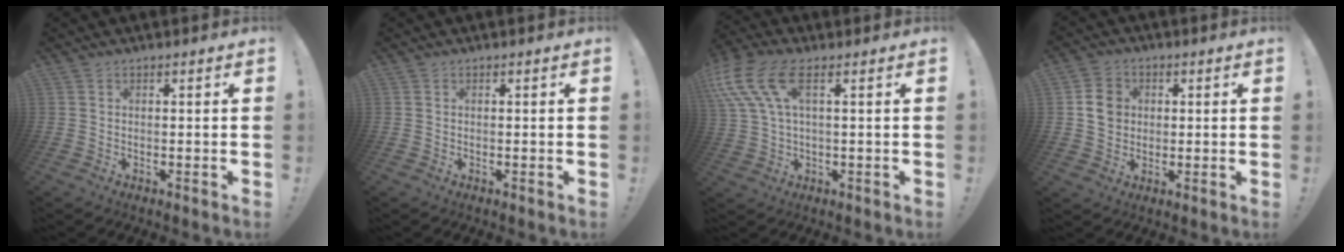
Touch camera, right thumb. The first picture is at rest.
{"total": 0.0}
{"total": 12.9, "force": [4.9, 6.1, 10.3], "torque": [-0.207, -0.009, 0.094]}
{"total": 7.3, "force": [1.1, 6.4, 3.4], "torque": [-0.039, 0.008, 0.023]}